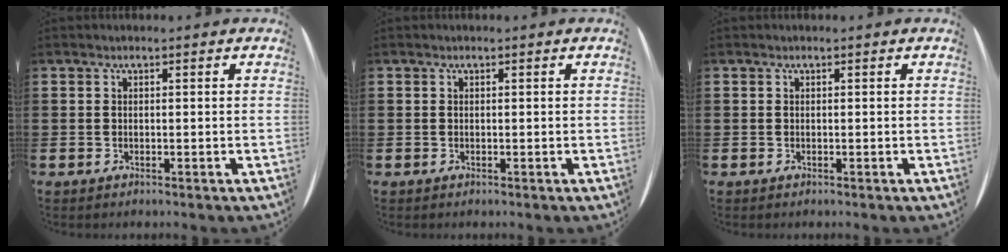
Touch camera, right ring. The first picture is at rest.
{"total": 0.0}
{"total": 0.0}